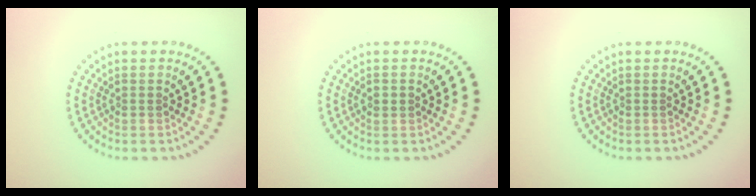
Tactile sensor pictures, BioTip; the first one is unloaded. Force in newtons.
{"total": 1.1, "press": 1.1, "slide": 0.0}
{"total": 0.0}